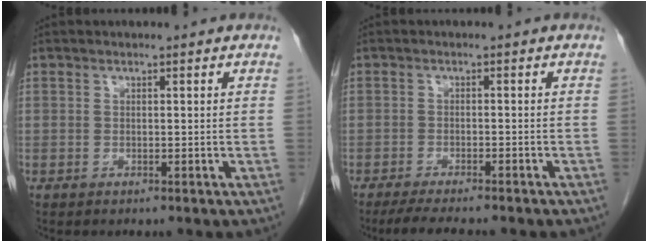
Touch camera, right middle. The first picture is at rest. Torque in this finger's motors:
{"motor_torque": [0.64, -0.53, 0.08, 0.03]}